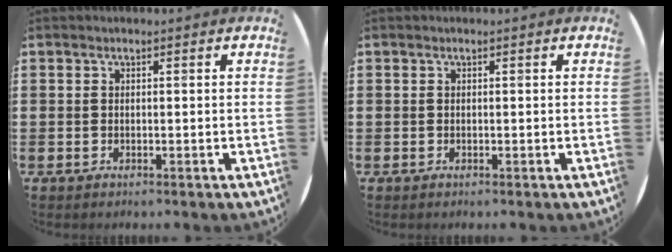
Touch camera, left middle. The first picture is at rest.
{"total": 0.0}